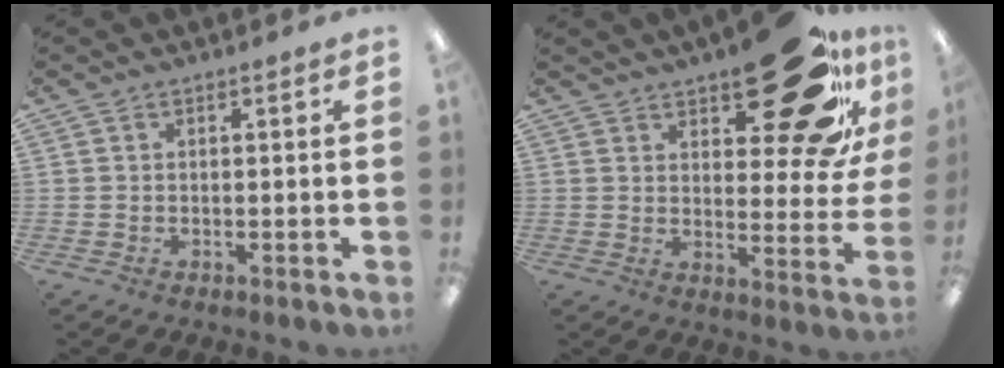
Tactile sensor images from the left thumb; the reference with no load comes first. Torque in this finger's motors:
{"motor_torque": [2.54, 2.51, 1.30, -1.47, 0.32]}